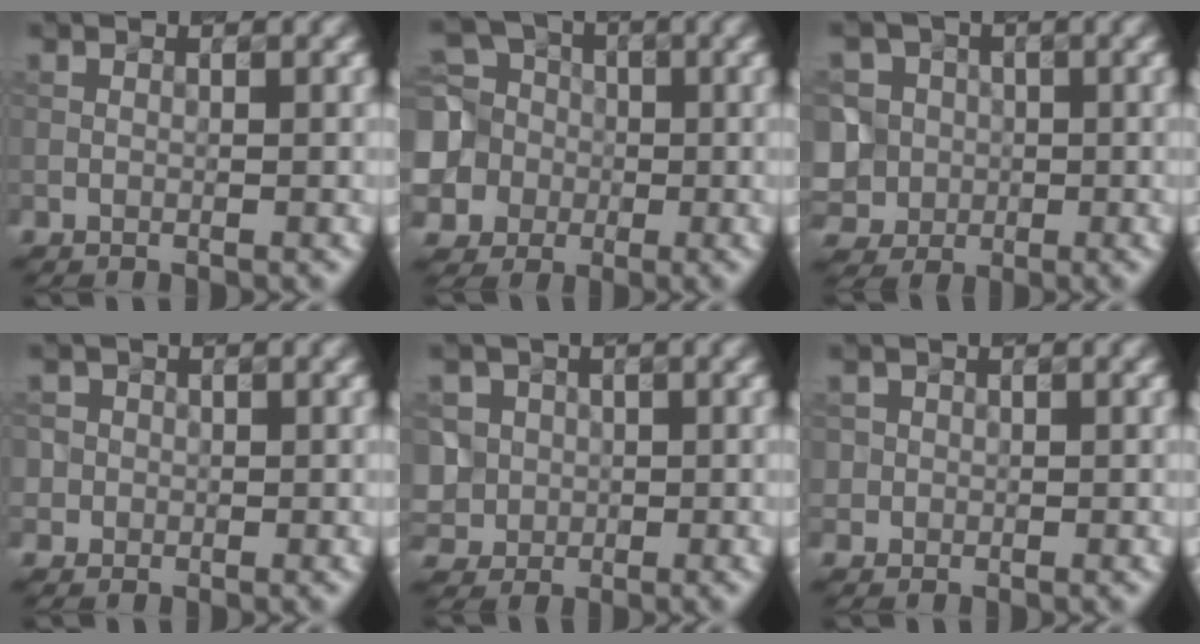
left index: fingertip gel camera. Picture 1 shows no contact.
{"total": 10.2, "force": [-0.2, 9.3, 4.1], "torque": [-0.120, 0.017, -0.034]}
{"total": 10.7, "force": [-1.5, 9.8, 4.0], "torque": [-0.103, 0.014, -0.056]}
{"total": 3.2, "force": [0.6, 3.0, 0.9], "torque": [-0.003, 0.015, -0.001]}
{"total": 7.1, "force": [-0.3, 6.6, 2.6], "torque": [-0.064, 0.021, -0.024]}
{"total": 1.1, "force": [0.0, 1.1, 0.0], "torque": [0.014, -0.003, 0.002]}